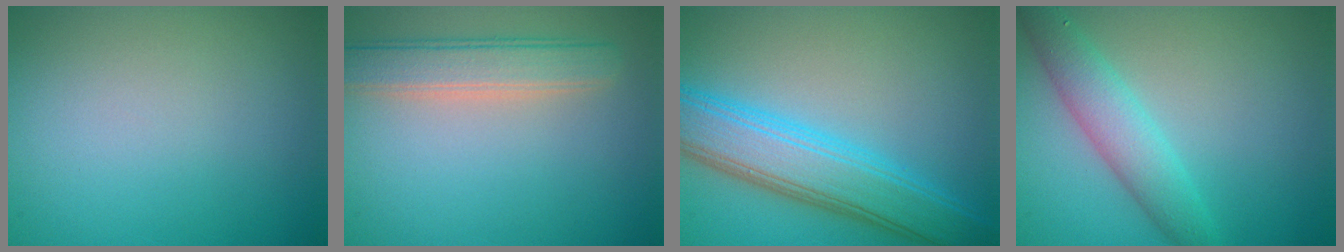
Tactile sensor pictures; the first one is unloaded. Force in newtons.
{"total": 3.7, "press": 3.7, "slide": 0.6}
{"total": 7.0, "press": 7.0, "slide": 0.1}
{"total": 3.6, "press": 3.6, "slide": 0.0}